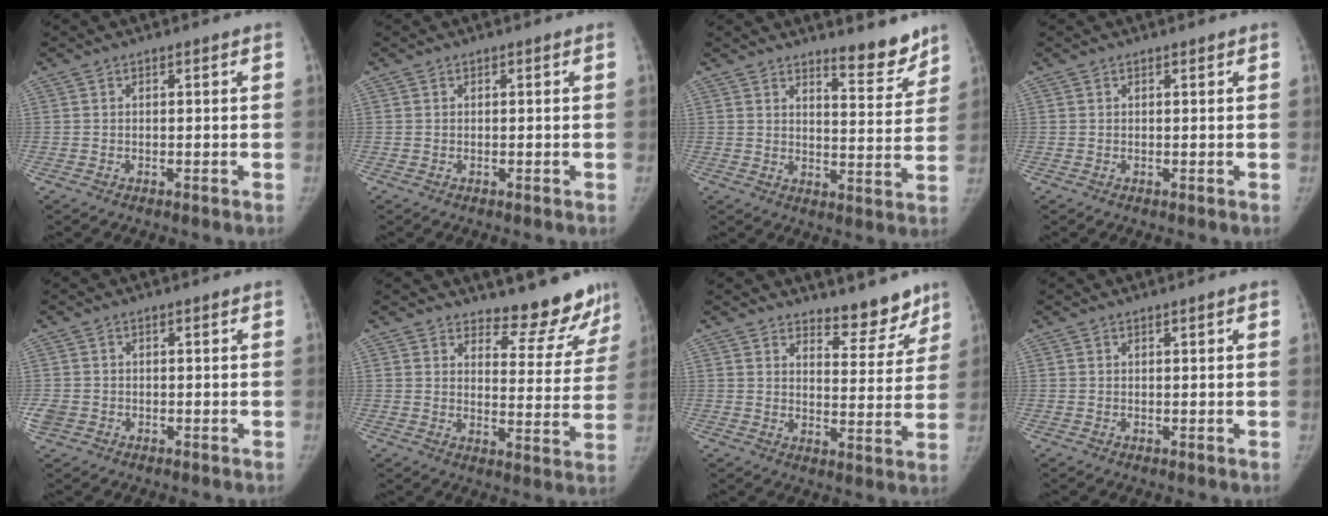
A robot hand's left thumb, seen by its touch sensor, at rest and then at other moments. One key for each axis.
{"total": 0.0}
{"total": 7.5, "fx": 6.4, "fy": 1.9, "fz": 3.5, "tx": -0.019, "ty": -0.056, "tz": 0.093}
{"total": 0.0}
{"total": 2.9, "fx": -1.0, "fy": 2.5, "fz": 1.1, "tx": -0.026, "ty": 0.004, "tz": -0.016}
{"total": 11.4, "fx": 10.4, "fy": 3.7, "fz": 2.8, "tx": 0.009, "ty": -0.097, "tz": 0.127}
{"total": 8.1, "fx": 7.0, "fy": 3.1, "fz": 2.7, "tx": 0.004, "ty": -0.059, "tz": 0.098}
{"total": 0.7, "fx": 0.4, "fy": 0.1, "fz": 0.6, "tx": -0.010, "ty": 0.001, "tz": 0.005}